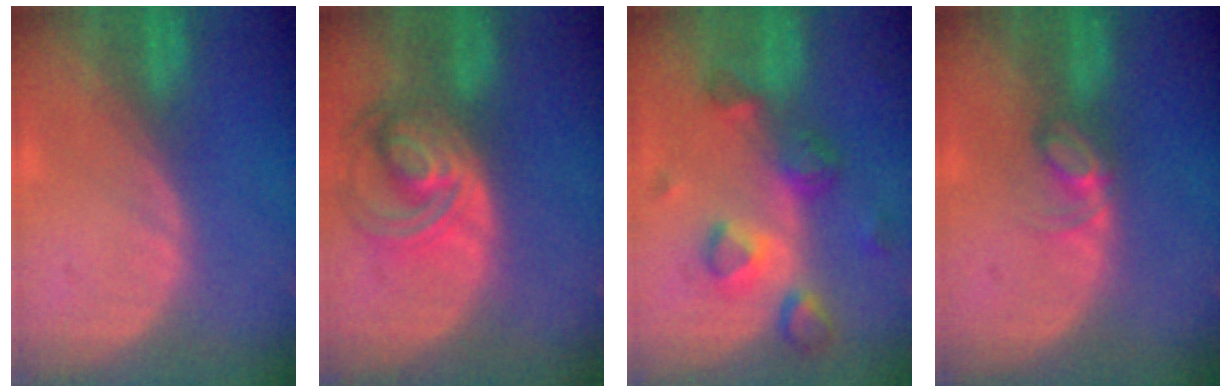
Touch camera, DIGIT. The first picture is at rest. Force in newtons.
{"total": 8.2, "press": 7.1, "slide": 4.1}
{"total": 7.9, "press": 7.0, "slide": 3.6}
{"total": 3.3, "press": 3.3, "slide": 0.2}